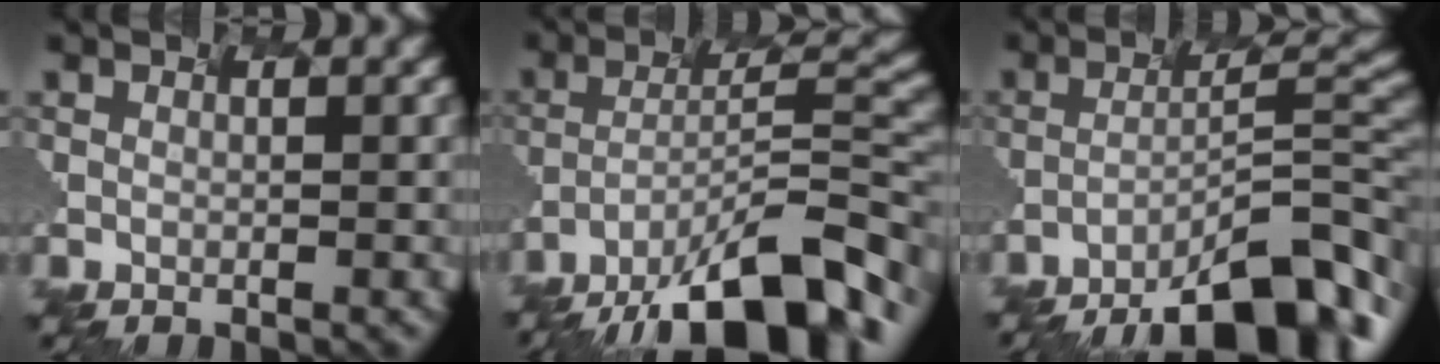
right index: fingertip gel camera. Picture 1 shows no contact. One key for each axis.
{"total": 13.4, "fx": -10.3, "fy": 2.9, "fz": 8.0, "tx": -0.158, "ty": -0.011, "tz": -0.142}
{"total": 10.9, "fx": -8.3, "fy": 1.4, "fz": 6.9, "tx": -0.123, "ty": -0.001, "tz": -0.104}